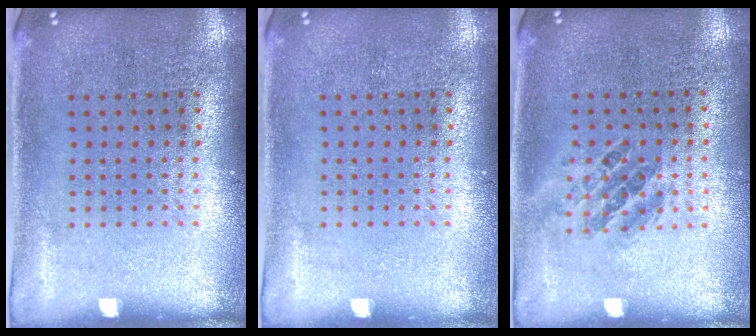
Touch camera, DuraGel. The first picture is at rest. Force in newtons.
{"total": 0.0}
{"total": 1.0, "press": 0.9, "slide": 0.5}